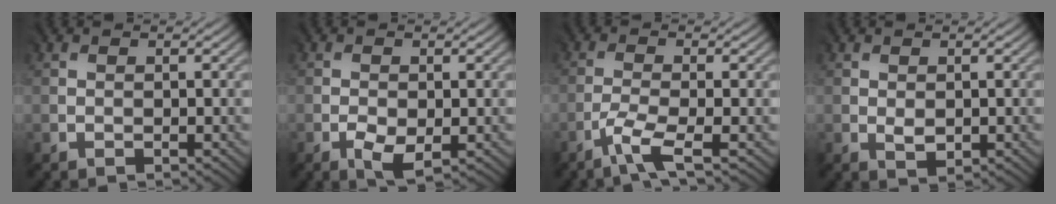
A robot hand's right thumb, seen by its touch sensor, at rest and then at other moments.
{"total": 2.7, "force": [-1.1, 1.3, 2.1], "torque": [-0.043, -0.008, -0.016]}
{"total": 3.6, "force": [-2.6, 0.0, 2.6], "torque": [-0.059, -0.004, -0.061]}
{"total": 1.4, "force": [0.0, 1.0, 1.0], "torque": [-0.017, -0.004, 0.005]}